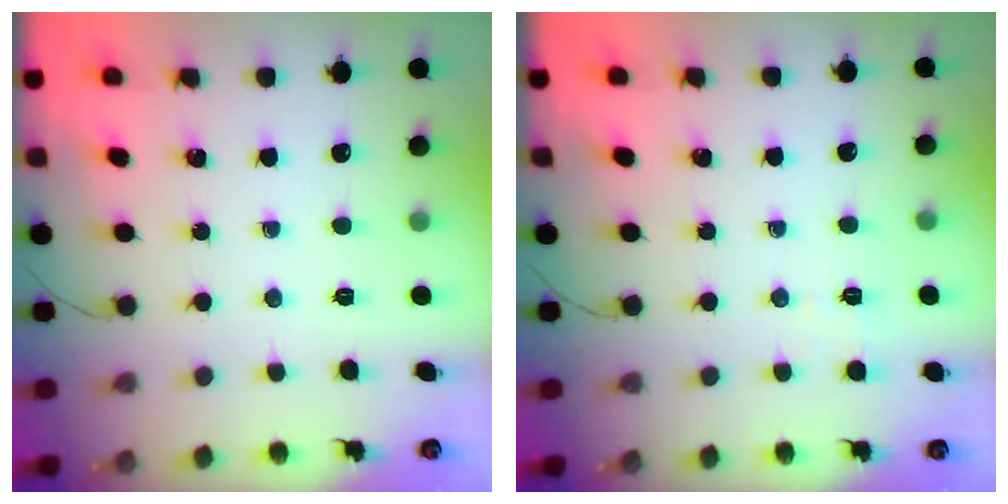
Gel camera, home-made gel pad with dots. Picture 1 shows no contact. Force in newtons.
{"total": 2.1, "press": 1.2, "slide": 1.7}